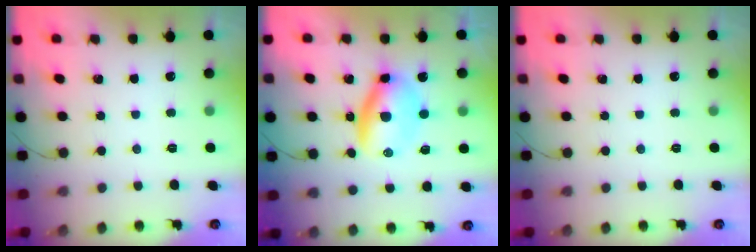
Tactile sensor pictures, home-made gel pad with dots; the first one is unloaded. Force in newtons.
{"total": 7.4, "press": 7.1, "slide": 2.1}
{"total": 0.0}